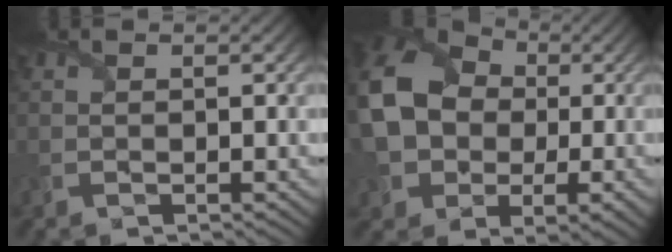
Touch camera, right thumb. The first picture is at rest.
{"total": 17.5, "force": [1.0, 13.9, 10.5], "torque": [-0.269, -0.023, 0.018]}